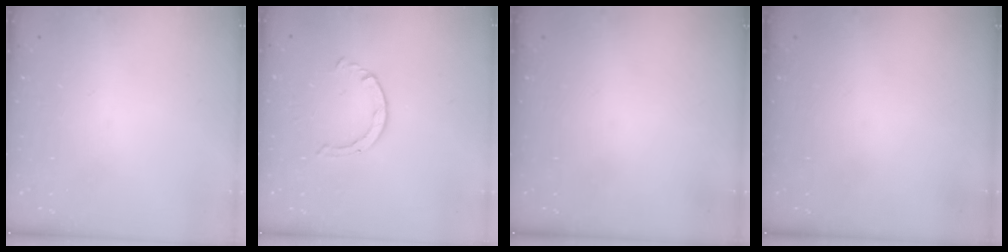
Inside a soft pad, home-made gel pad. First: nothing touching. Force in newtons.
{"total": 2.6, "press": 2.6, "slide": 0.3}
{"total": 0.0}
{"total": 0.0}